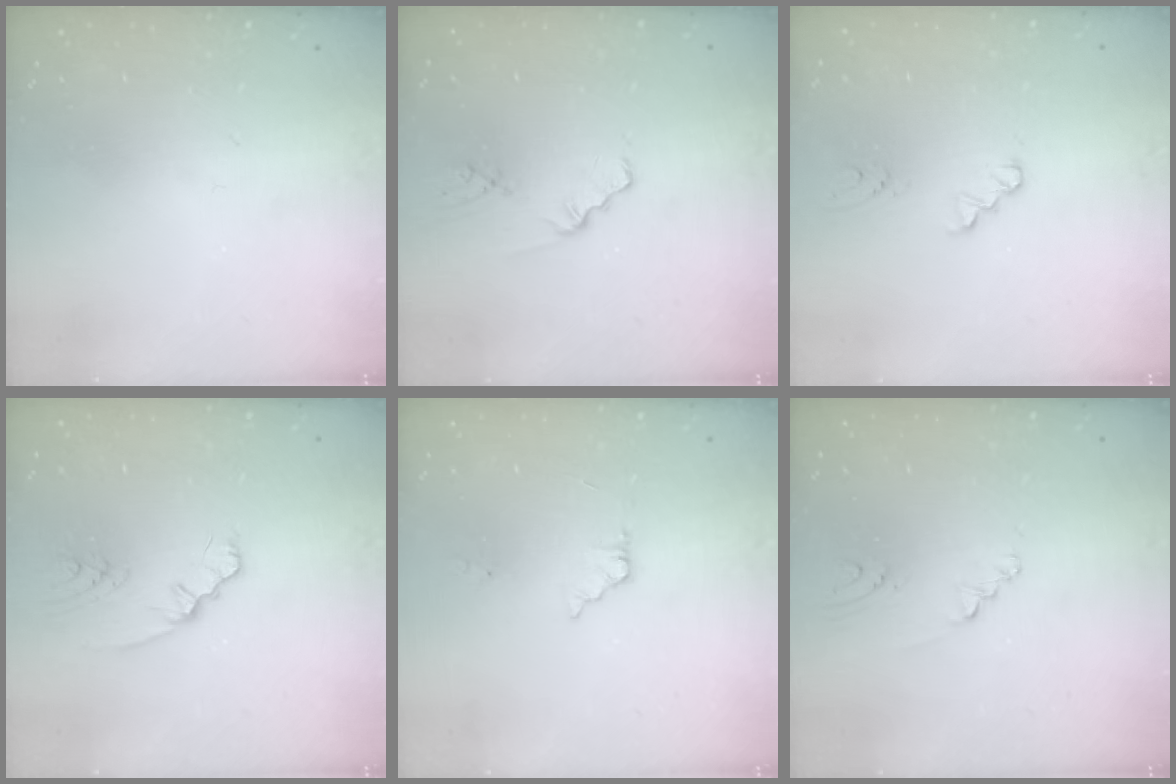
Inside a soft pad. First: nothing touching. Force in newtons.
{"total": 1.6, "press": 1.6, "slide": 0.3}
{"total": 0.0}
{"total": 2.3, "press": 2.3, "slide": 0.5}
{"total": 3.7, "press": 3.7, "slide": 0.4}
{"total": 2.0, "press": 1.6, "slide": 1.2}